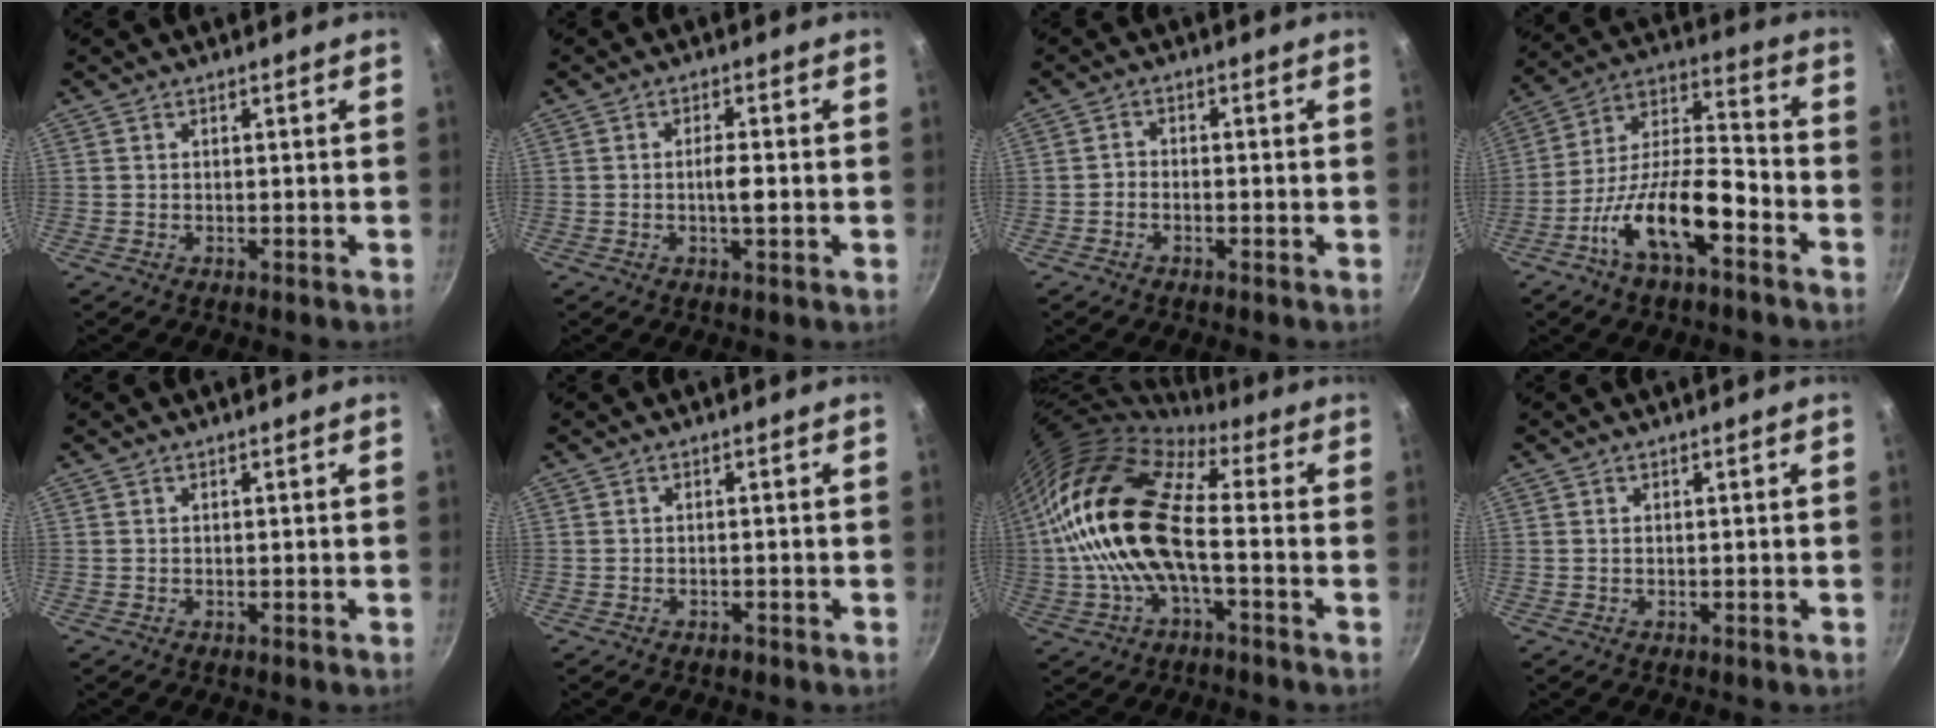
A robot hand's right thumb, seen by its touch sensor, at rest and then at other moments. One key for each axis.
{"total": 3.4, "fx": -0.5, "fy": 0.8, "fz": 3.3, "tx": -0.060, "ty": 0.003, "tz": -0.011}
{"total": 1.7, "fx": -1.2, "fy": 0.9, "fz": 0.8, "tx": -0.017, "ty": 0.013, "tz": -0.025}
{"total": 16.5, "fx": -8.0, "fy": 6.2, "fz": 13.0, "tx": -0.216, "ty": 0.059, "tz": -0.154}
{"total": 0.0}
{"total": 0.8, "fx": -0.6, "fy": 0.4, "fz": 0.3, "tx": -0.009, "ty": 0.007, "tz": -0.007}
{"total": 20.3, "fx": -0.7, "fy": 9.4, "fz": 18.0, "tx": -0.328, "ty": 0.028, "tz": -0.023}
{"total": 0.0}